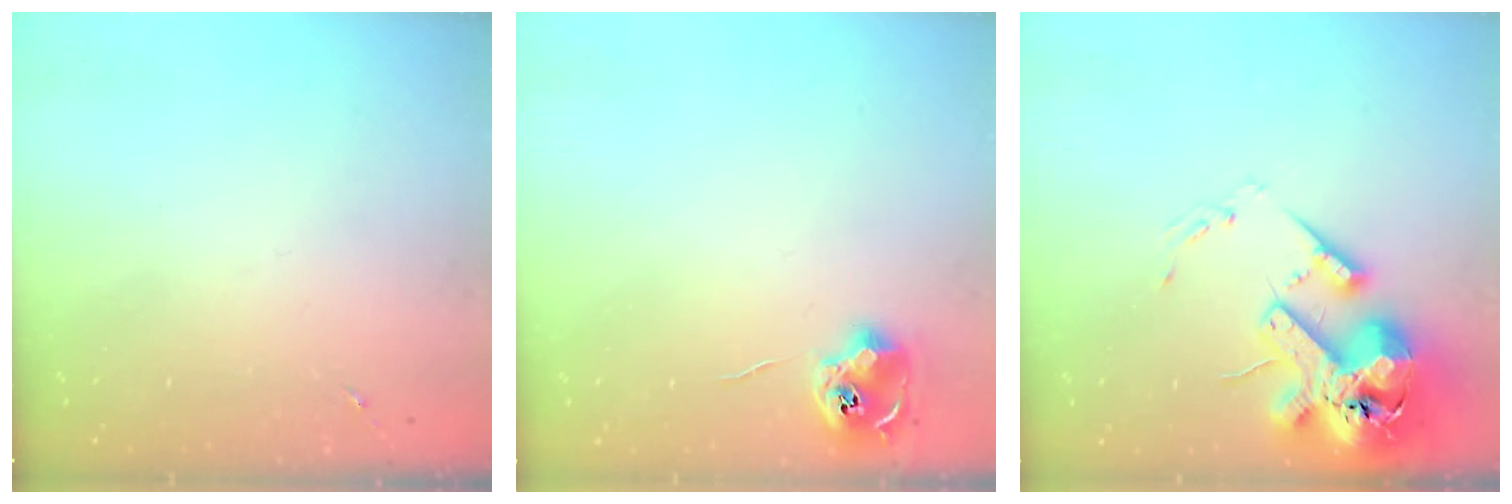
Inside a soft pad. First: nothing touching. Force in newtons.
{"total": 8.8, "press": 8.8, "slide": 0.1}
{"total": 18.6, "press": 18.4, "slide": 3.2}